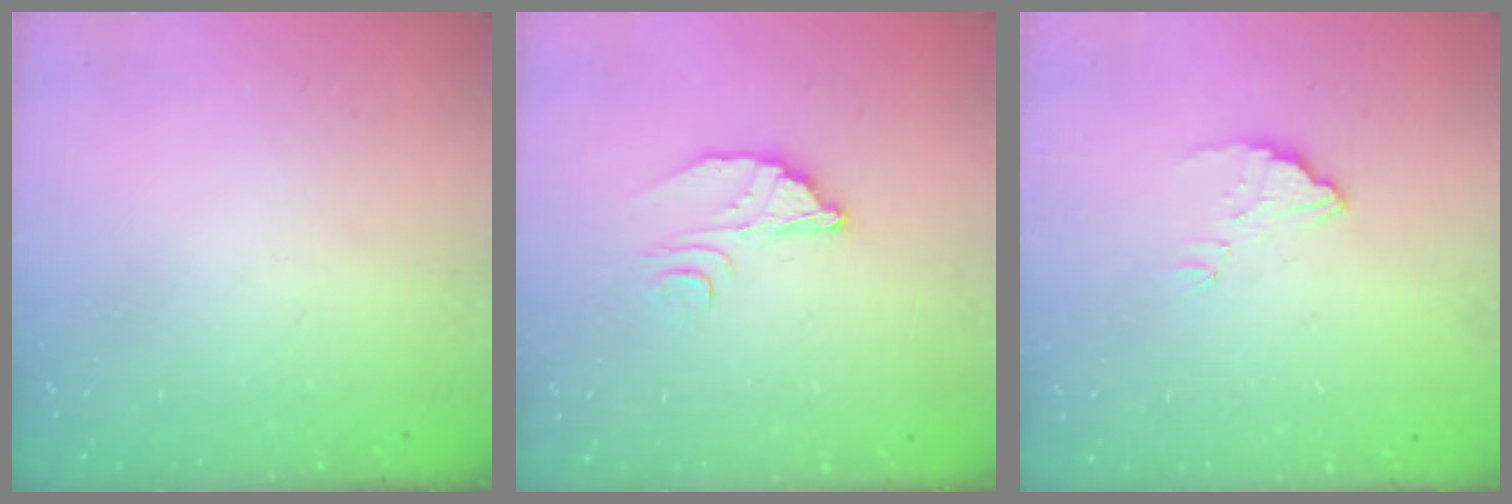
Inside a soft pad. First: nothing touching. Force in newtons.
{"total": 6.3, "press": 6.3, "slide": 0.5}
{"total": 3.0, "press": 3.0, "slide": 0.2}